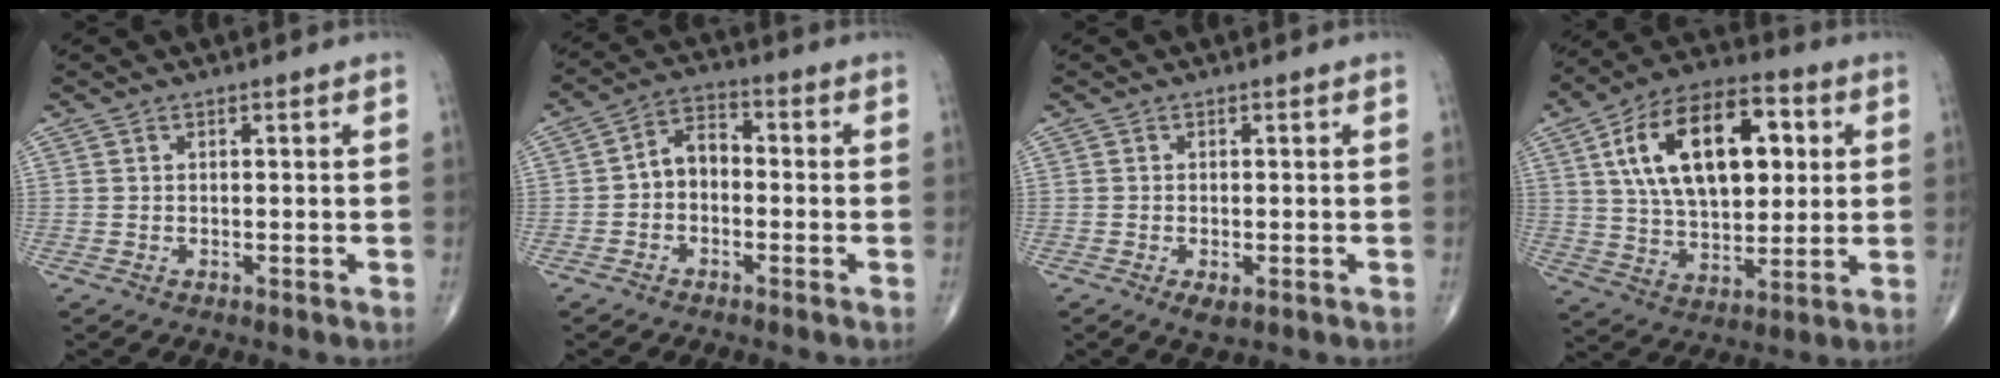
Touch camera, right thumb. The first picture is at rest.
{"total": 5.8, "force": [-1.0, 4.1, 3.9], "torque": [-0.052, 0.026, -0.033]}
{"total": 2.4, "force": [-1.0, 1.1, 1.9], "torque": [-0.034, -0.004, -0.014]}
{"total": 22.2, "force": [5.8, 12.2, 17.7], "torque": [-0.270, 0.002, 0.094]}